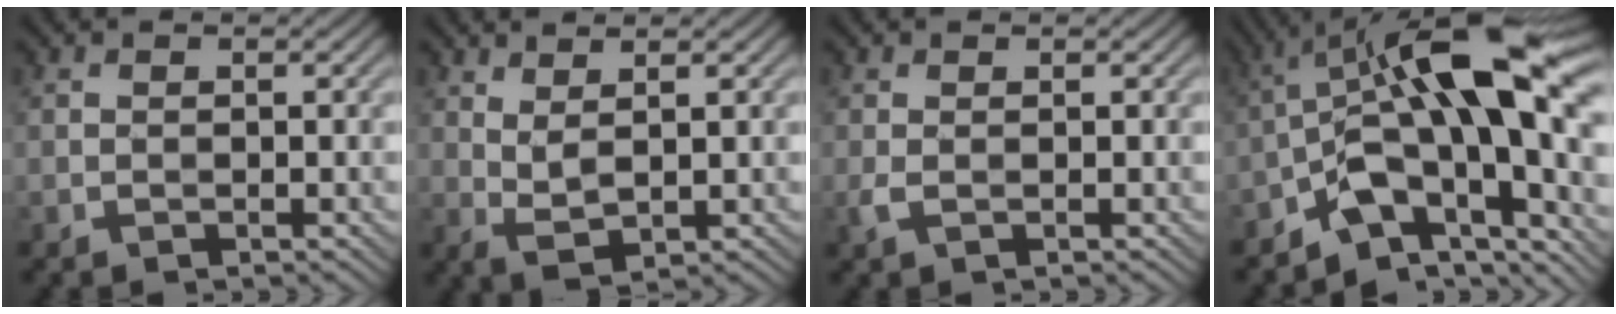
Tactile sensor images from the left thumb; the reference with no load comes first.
{"total": 2.9, "force": [1.7, 0.5, 2.3], "torque": [-0.059, -0.004, 0.038]}
{"total": 1.1, "force": [0.0, 0.5, 1.0], "torque": [-0.030, 0.001, -0.001]}
{"total": 15.8, "force": [-2.7, 7.0, 13.9], "torque": [-0.199, 0.024, -0.057]}